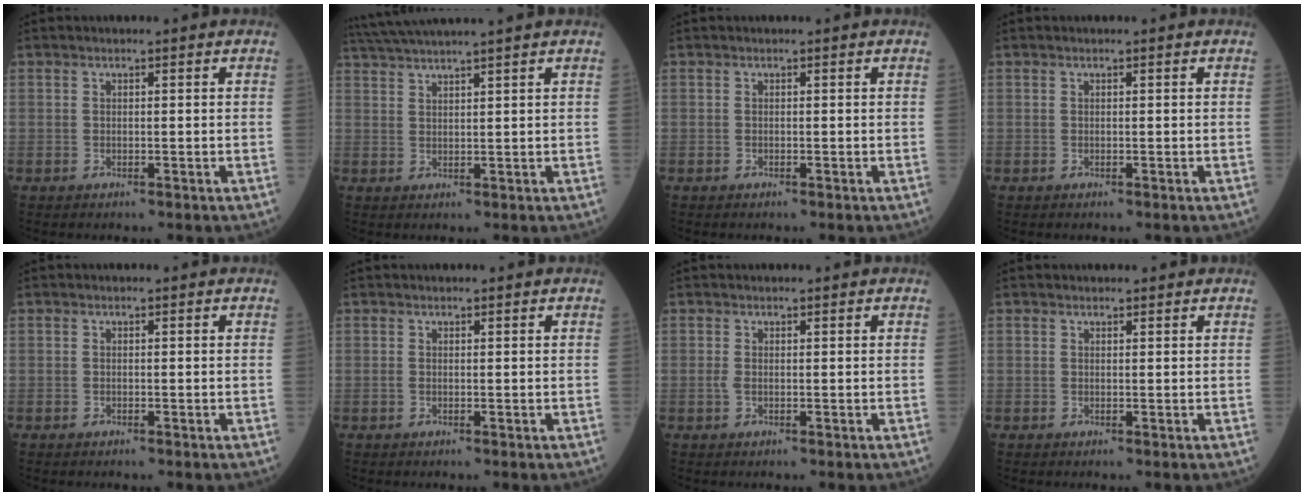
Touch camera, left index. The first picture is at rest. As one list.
[{"total": 8.2, "force": [7.2, -1.6, 3.5], "torque": [-0.062, 0.026, 0.119]}, {"total": 0.0}, {"total": 0.0}, {"total": 0.0}, {"total": 1.0, "force": [0.9, 0.2, 0.4], "torque": [-0.012, 0.022, 0.014]}, {"total": 0.7, "force": [0.2, 0.3, 0.6], "torque": [-0.021, 0.007, 0.001]}, {"total": 1.0, "force": [0.8, 0.6, 0.0], "torque": [-0.002, 0.008, 0.008]}]